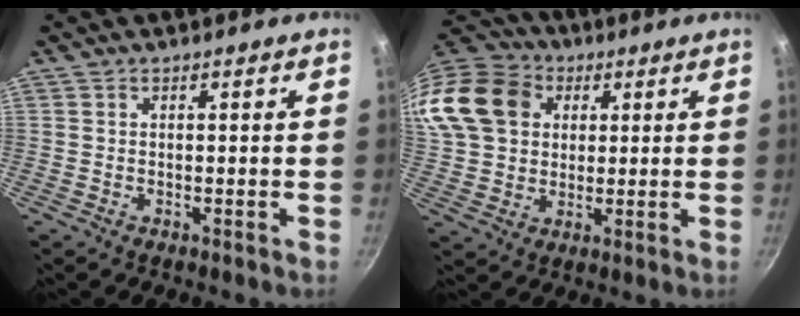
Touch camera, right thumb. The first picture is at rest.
{"total": 21.8, "force": [6.6, 17.4, 11.5], "torque": [-0.250, 0.033, 0.119]}